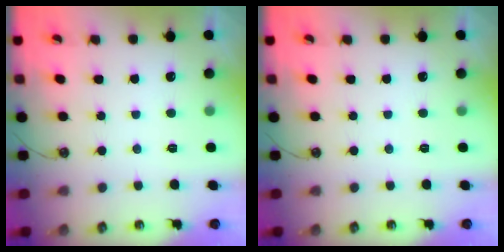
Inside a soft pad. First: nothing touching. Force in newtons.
{"total": 0.0}